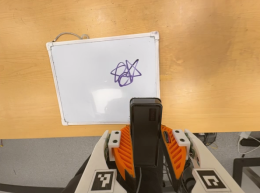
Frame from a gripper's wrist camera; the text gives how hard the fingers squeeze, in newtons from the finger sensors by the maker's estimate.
{"total": 3.9, "left": 2.3, "right": 5.5}